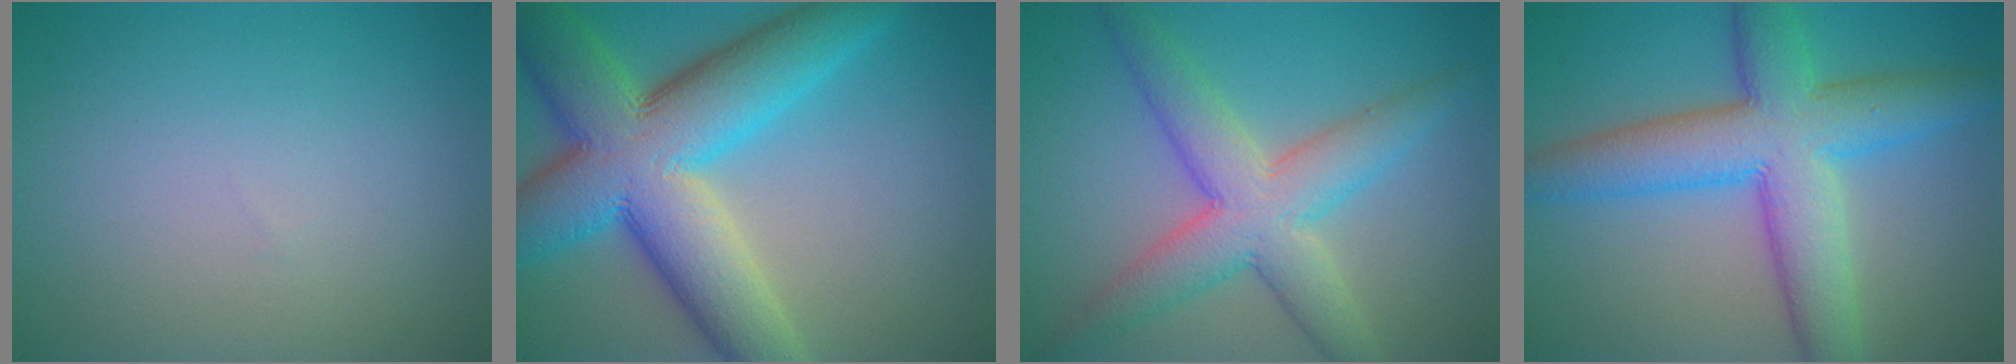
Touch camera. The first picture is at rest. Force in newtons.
{"total": 13.3, "press": 13.3, "slide": 0.4}
{"total": 6.6, "press": 6.6, "slide": 0.1}
{"total": 9.0, "press": 9.0, "slide": 0.2}